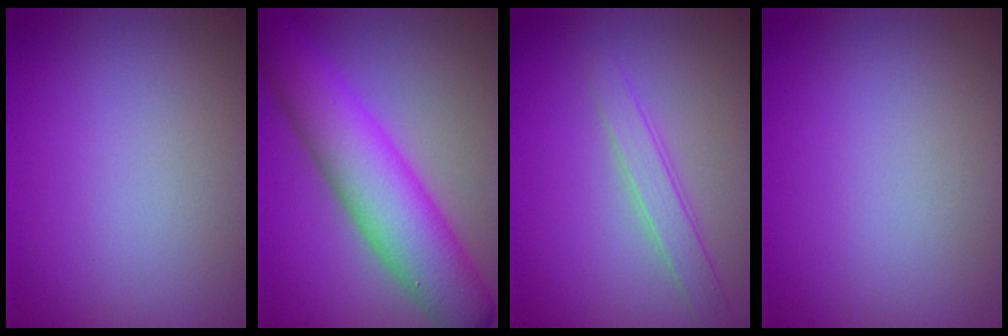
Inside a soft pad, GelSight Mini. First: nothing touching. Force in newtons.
{"total": 8.3, "press": 8.3, "slide": 0.1}
{"total": 2.0, "press": 2.0, "slide": 0.1}
{"total": 0.0}